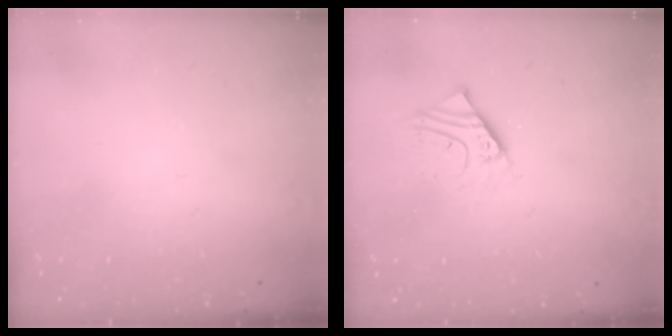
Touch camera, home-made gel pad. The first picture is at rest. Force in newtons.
{"total": 4.4, "press": 4.3, "slide": 0.4}